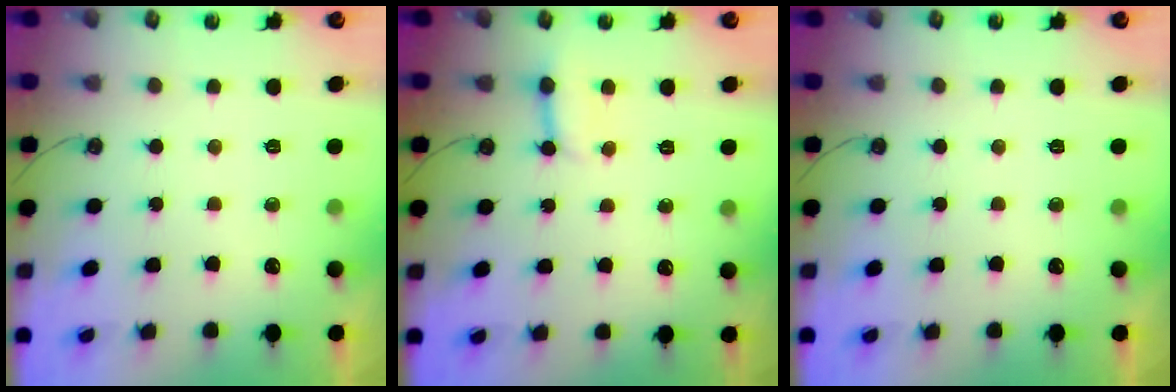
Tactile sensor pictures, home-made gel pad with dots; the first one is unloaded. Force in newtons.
{"total": 3.0, "press": 2.9, "slide": 0.6}
{"total": 0.0}